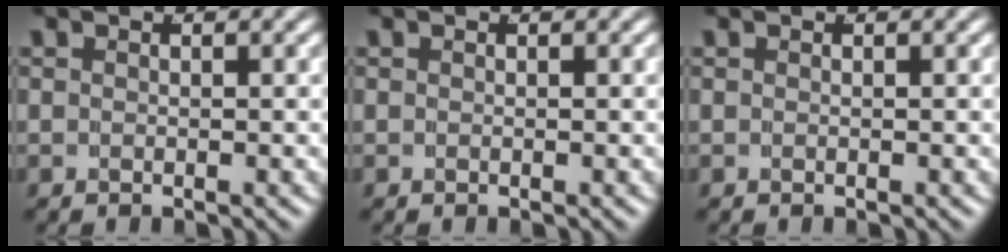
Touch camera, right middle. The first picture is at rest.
{"total": 0.0}
{"total": 0.0}